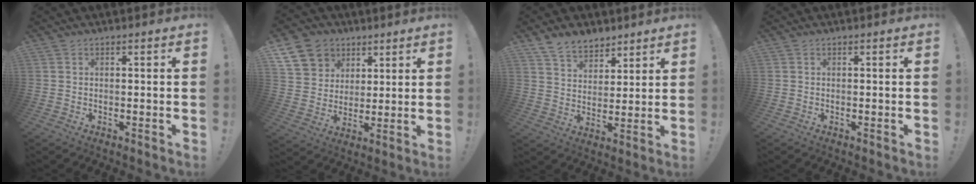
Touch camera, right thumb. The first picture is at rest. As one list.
[{"total": 12.8, "force": [6.4, 10.3, 4.1], "torque": [-0.061, -0.034, 0.130]}, {"total": 9.1, "force": [7.2, 5.0, 2.3], "torque": [-0.043, -0.049, 0.142]}, {"total": 0.0}]